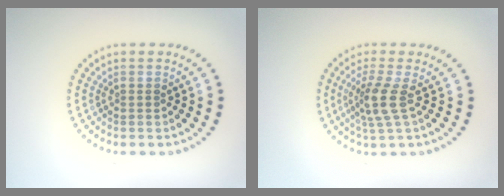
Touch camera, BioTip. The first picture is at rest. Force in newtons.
{"total": 2.9, "press": 2.2, "slide": 1.9}